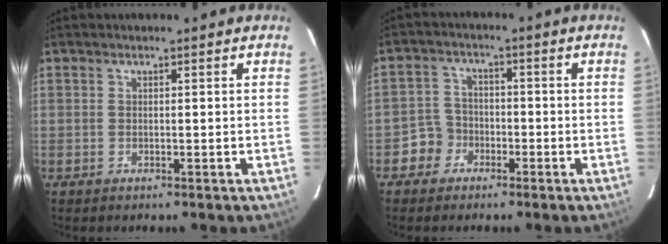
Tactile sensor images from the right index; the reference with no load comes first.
{"total": 4.7, "force": [-2.5, 4.0, 0.0], "torque": [-0.003, 0.023, -0.048]}